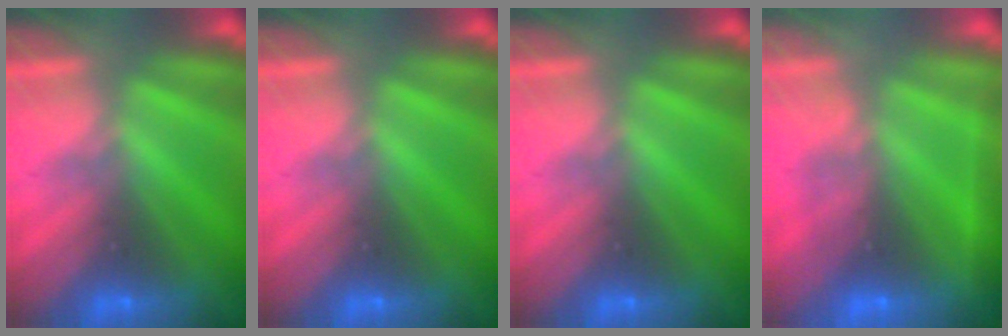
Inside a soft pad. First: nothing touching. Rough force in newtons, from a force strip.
{"total": 0.0}
{"total": 0.0}
{"total": 2.2}